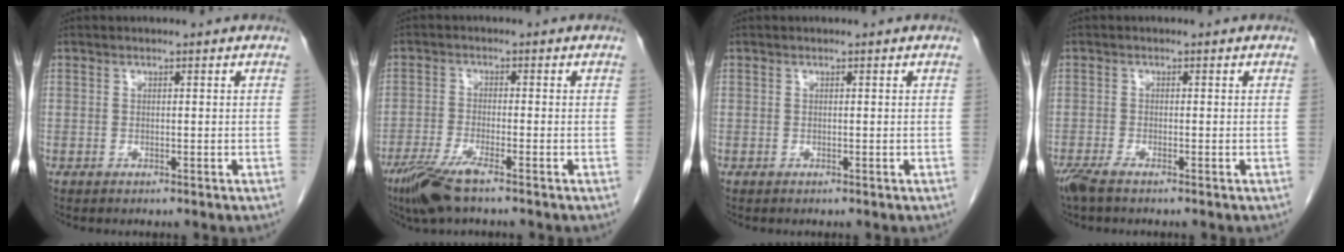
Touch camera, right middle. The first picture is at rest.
{"total": 6.2, "force": [-4.3, 0.4, 4.4], "torque": [-0.093, -0.017, -0.083]}
{"total": 0.0}
{"total": 2.8, "force": [-2.1, 0.4, 1.8], "torque": [-0.037, -0.008, -0.042]}